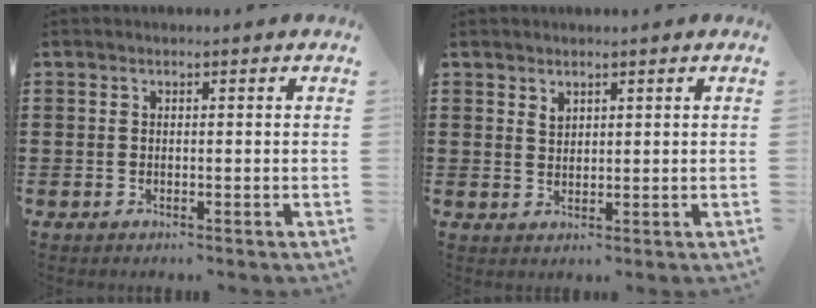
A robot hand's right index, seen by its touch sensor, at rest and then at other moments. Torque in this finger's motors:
{"motor_torque": [0.12, -0.03, 0.04, 0.02]}